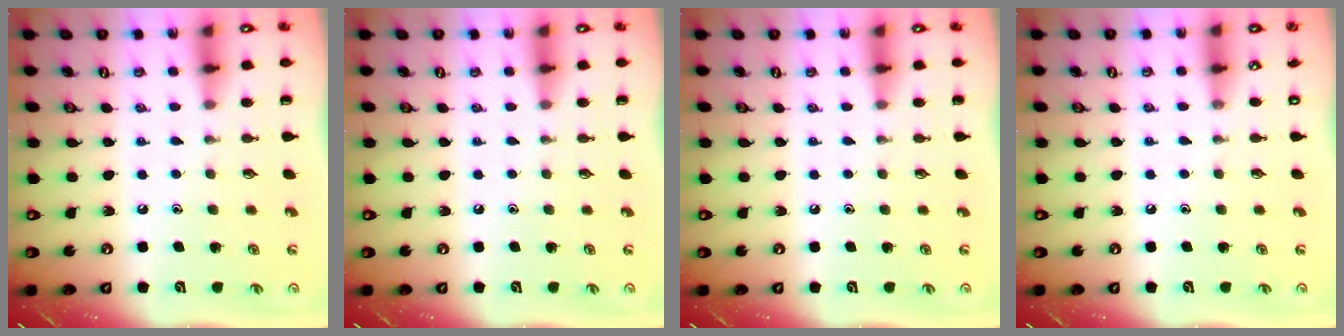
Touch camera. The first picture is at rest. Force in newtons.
{"total": 0.0}
{"total": 0.0}
{"total": 3.2, "press": 3.2, "slide": 0.4}